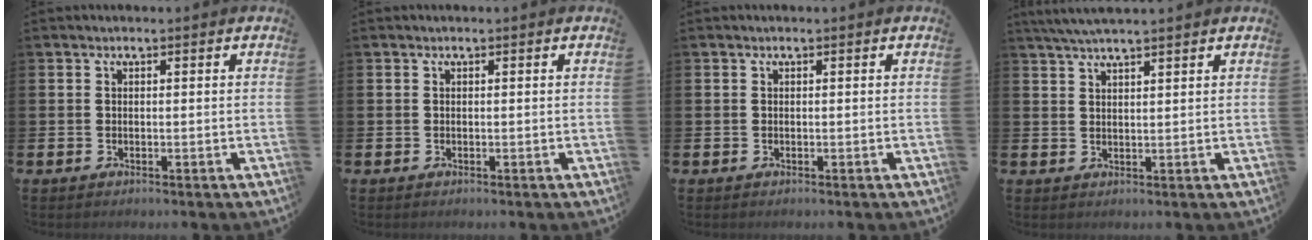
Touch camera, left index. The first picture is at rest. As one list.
[{"total": 0.0}, {"total": 0.0}, {"total": 3.7, "force": [3.4, 0.1, 1.5], "torque": [-0.043, -0.002, 0.063]}]